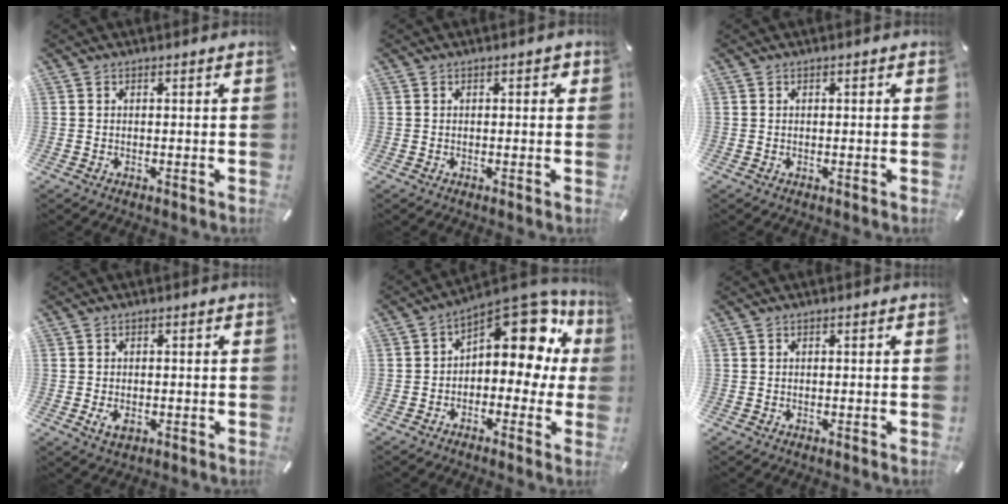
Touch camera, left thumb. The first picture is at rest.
{"total": 1.1, "force": [0.2, 0.8, 0.8], "torque": [-0.007, 0.004, -0.001]}
{"total": 0.0}
{"total": 2.5, "force": [-0.6, 1.6, 1.8], "torque": [-0.047, -0.003, -0.014]}
{"total": 15.5, "force": [7.9, 8.1, 10.6], "torque": [-0.140, -0.067, 0.134]}
{"total": 0.0}